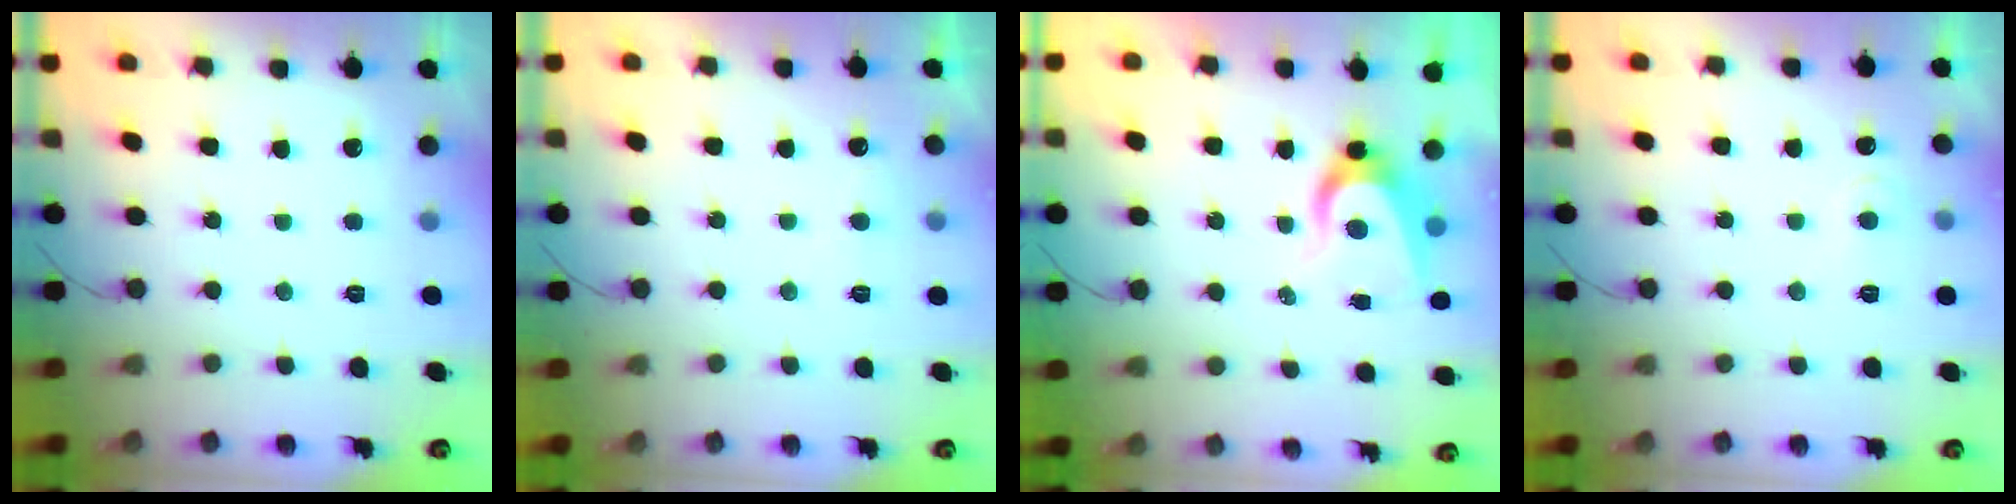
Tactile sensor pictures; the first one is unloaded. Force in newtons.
{"total": 4.7, "press": 4.7, "slide": 0.4}
{"total": 7.2, "press": 7.2, "slide": 0.5}
{"total": 5.3, "press": 5.2, "slide": 0.6}